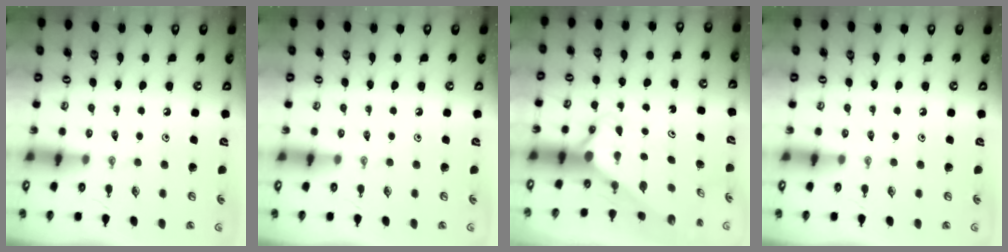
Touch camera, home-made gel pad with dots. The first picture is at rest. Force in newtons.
{"total": 0.0}
{"total": 2.7, "press": 2.7, "slide": 0.2}
{"total": 0.0}